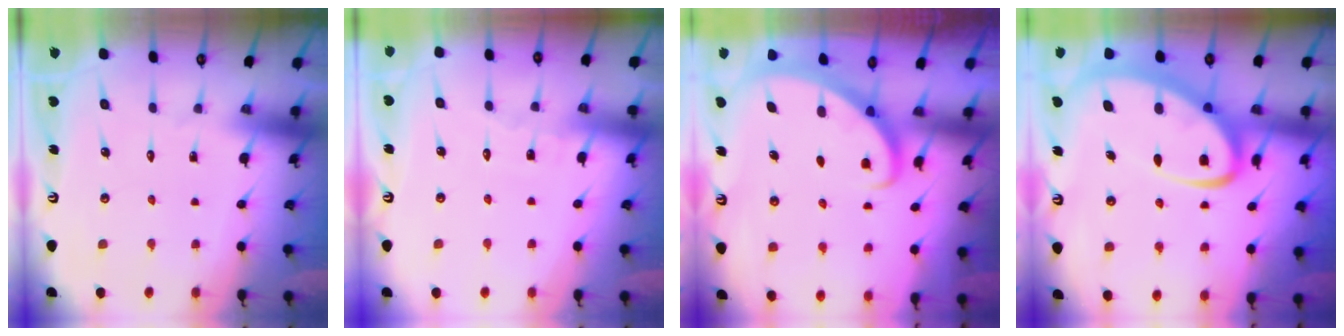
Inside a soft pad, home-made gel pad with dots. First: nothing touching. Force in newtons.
{"total": 4.4, "press": 4.4, "slide": 0.5}
{"total": 2.7, "press": 2.7, "slide": 0.2}
{"total": 11.0, "press": 10.9, "slide": 1.1}